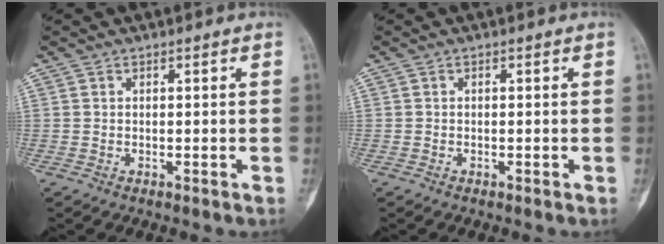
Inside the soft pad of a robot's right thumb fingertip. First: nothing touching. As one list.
[{"total": 0.0}]